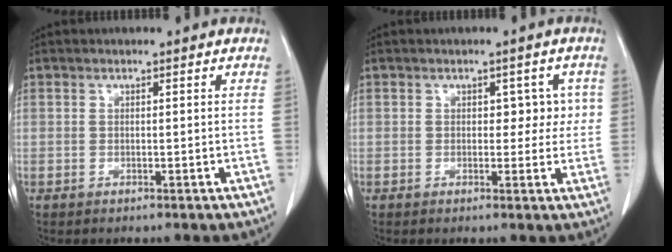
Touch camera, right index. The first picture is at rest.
{"total": 3.5, "force": [0.6, 2.4, 2.4], "torque": [-0.012, 0.016, 0.005]}